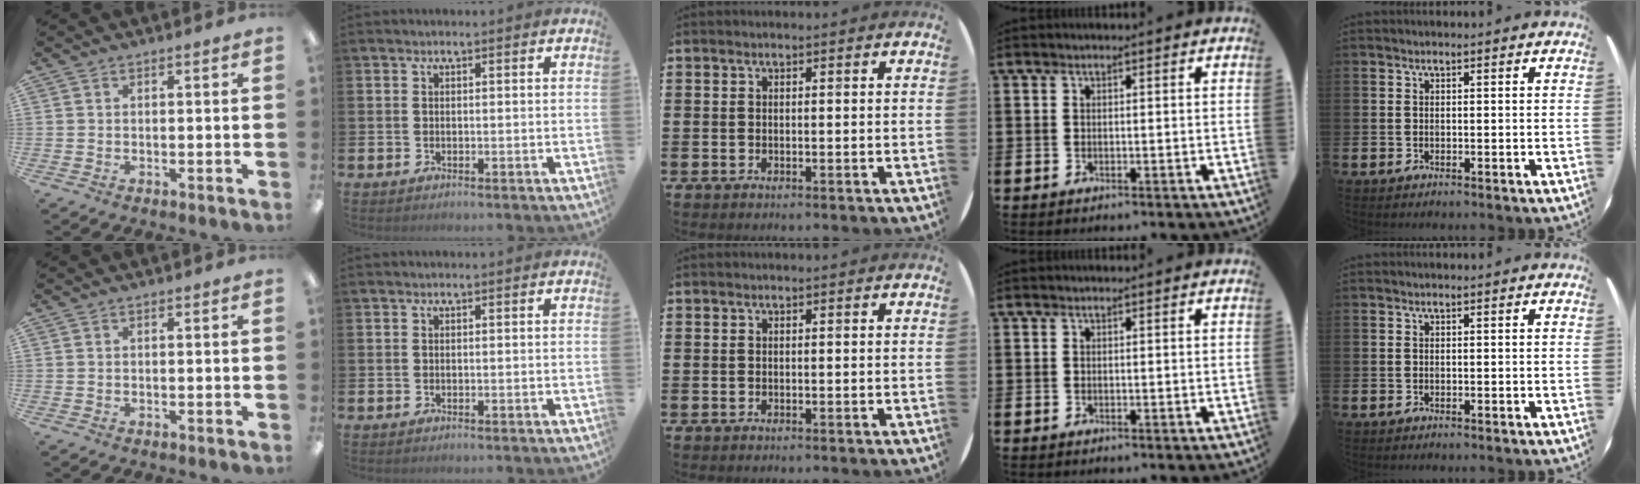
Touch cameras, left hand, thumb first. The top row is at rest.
{}